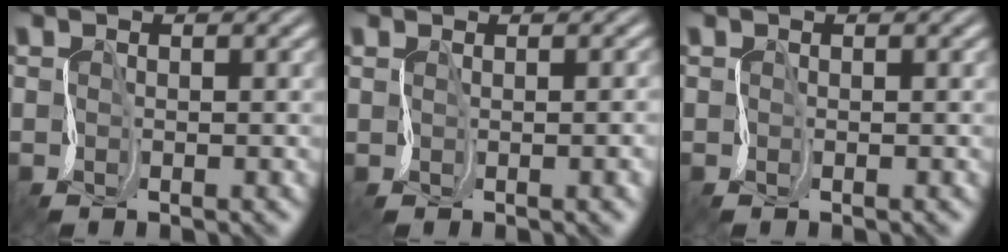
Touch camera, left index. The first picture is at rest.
{"total": 3.5, "force": [0.0, 1.7, 3.1], "torque": [-0.011, 0.010, 0.002]}
{"total": 0.0}